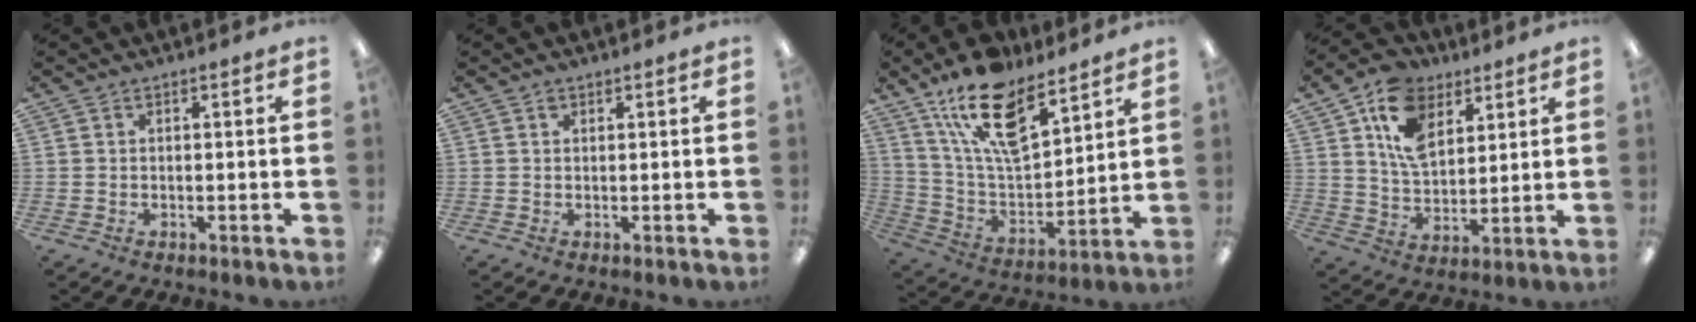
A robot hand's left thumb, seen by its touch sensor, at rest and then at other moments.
{"total": 0.7, "force": [0.3, 0.5, 0.3], "torque": [-0.006, 0.001, 0.006]}
{"total": 18.0, "force": [12.2, 7.5, 10.9], "torque": [-0.203, -0.063, 0.218]}
{"total": 13.2, "force": [6.9, 8.9, 6.8], "torque": [-0.126, -0.019, 0.132]}